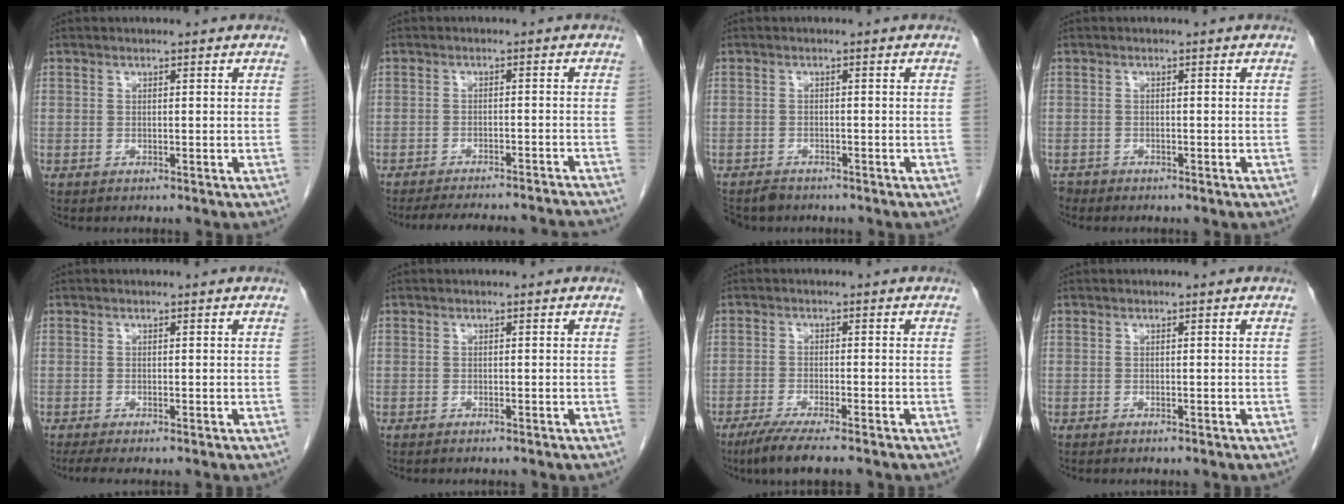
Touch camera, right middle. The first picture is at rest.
{"total": 16.2, "force": [-15.2, 1.9, 5.3], "torque": [-0.087, -0.006, -0.189]}
{"total": 3.8, "force": [-3.4, 1.6, 0.6], "torque": [-0.010, -0.006, -0.056]}
{"total": 0.9, "force": [-0.8, 0.2, -0.2], "torque": [-0.002, -0.003, -0.017]}
{"total": 1.7, "force": [-1.3, -0.1, 1.1], "torque": [-0.026, -0.008, -0.025]}
{"total": 1.7, "force": [-1.5, 0.2, 0.7], "torque": [-0.011, -0.002, -0.017]}
{"total": 6.4, "force": [-4.9, 0.0, 4.2], "torque": [-0.069, -0.016, -0.080]}
{"total": 1.0, "force": [-0.9, 0.1, 0.4], "torque": [-0.005, -0.001, -0.013]}